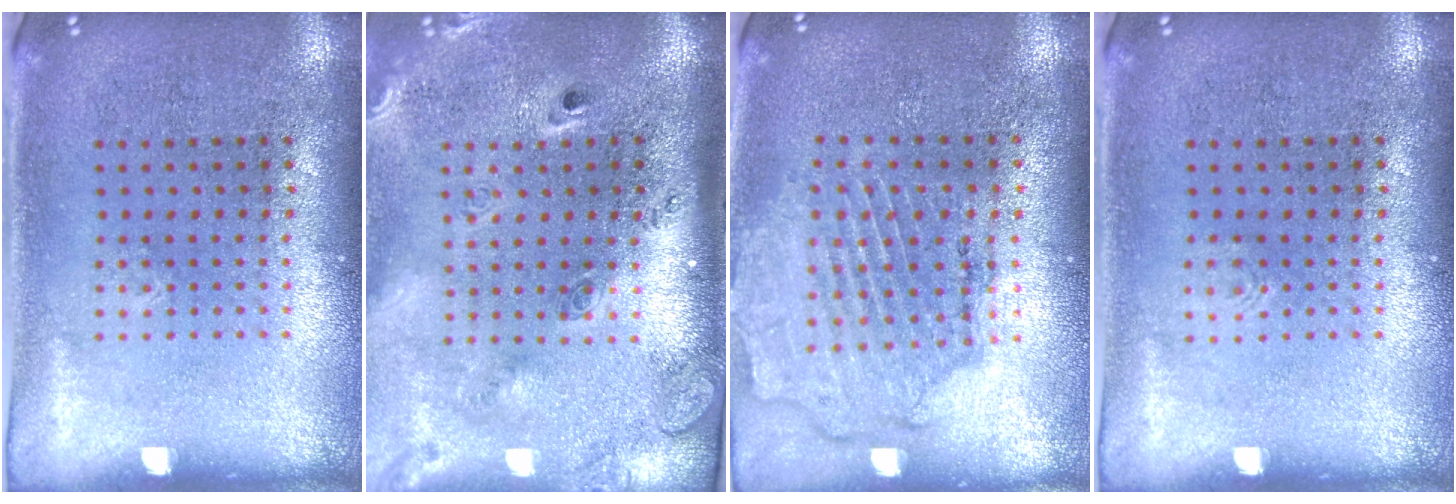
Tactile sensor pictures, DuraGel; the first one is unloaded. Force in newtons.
{"total": 2.8, "press": 1.9, "slide": 2.0}
{"total": 1.6, "press": 1.6, "slide": 0.4}
{"total": 0.5, "press": 0.5, "slide": 0.1}